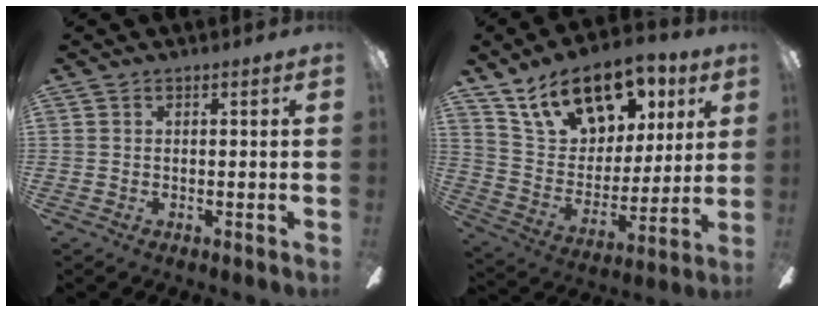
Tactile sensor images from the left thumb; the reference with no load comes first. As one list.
[{"total": 19.3, "force": [12.6, 10.8, 9.9], "torque": [-0.169, -0.063, 0.227]}]